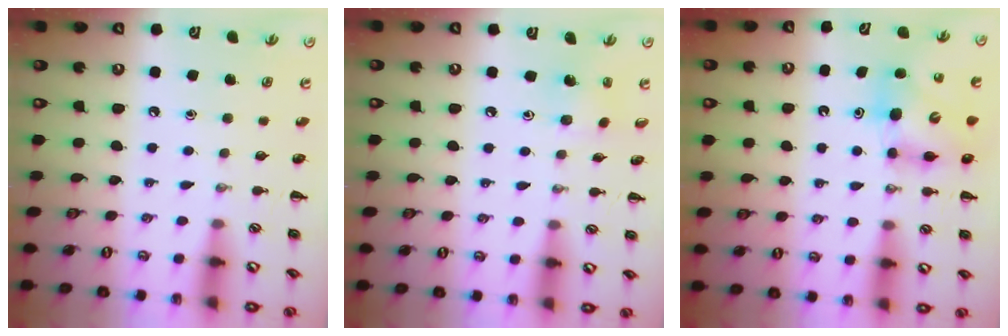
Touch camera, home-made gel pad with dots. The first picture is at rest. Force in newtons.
{"total": 1.9, "press": 1.8, "slide": 0.7}
{"total": 6.8, "press": 6.8, "slide": 0.7}